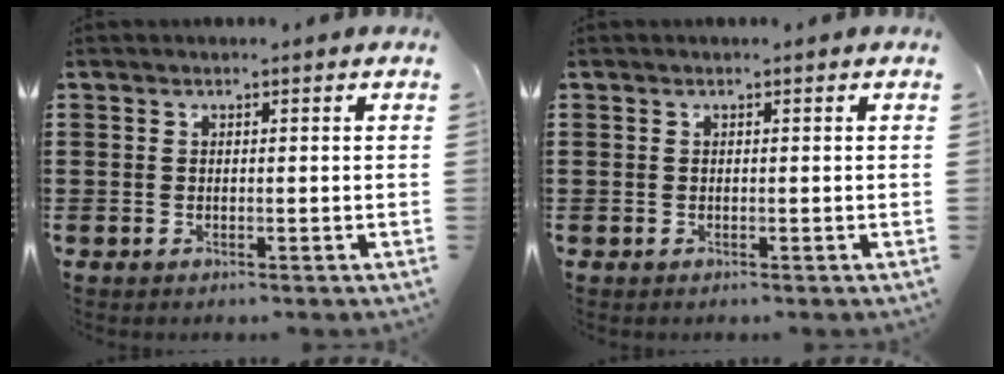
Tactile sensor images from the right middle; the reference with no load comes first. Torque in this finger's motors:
{"motor_torque": [0.99, -1.15, 0.04, 0.01]}